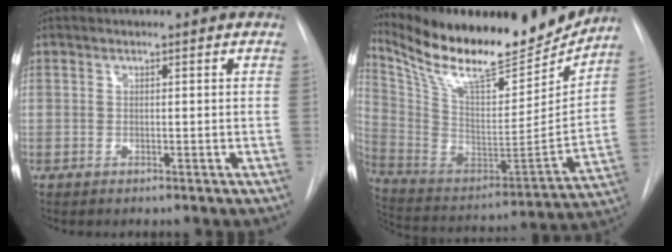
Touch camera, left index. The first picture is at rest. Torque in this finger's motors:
{"motor_torque": [1.01, -1.13, 0.36, 0.11]}